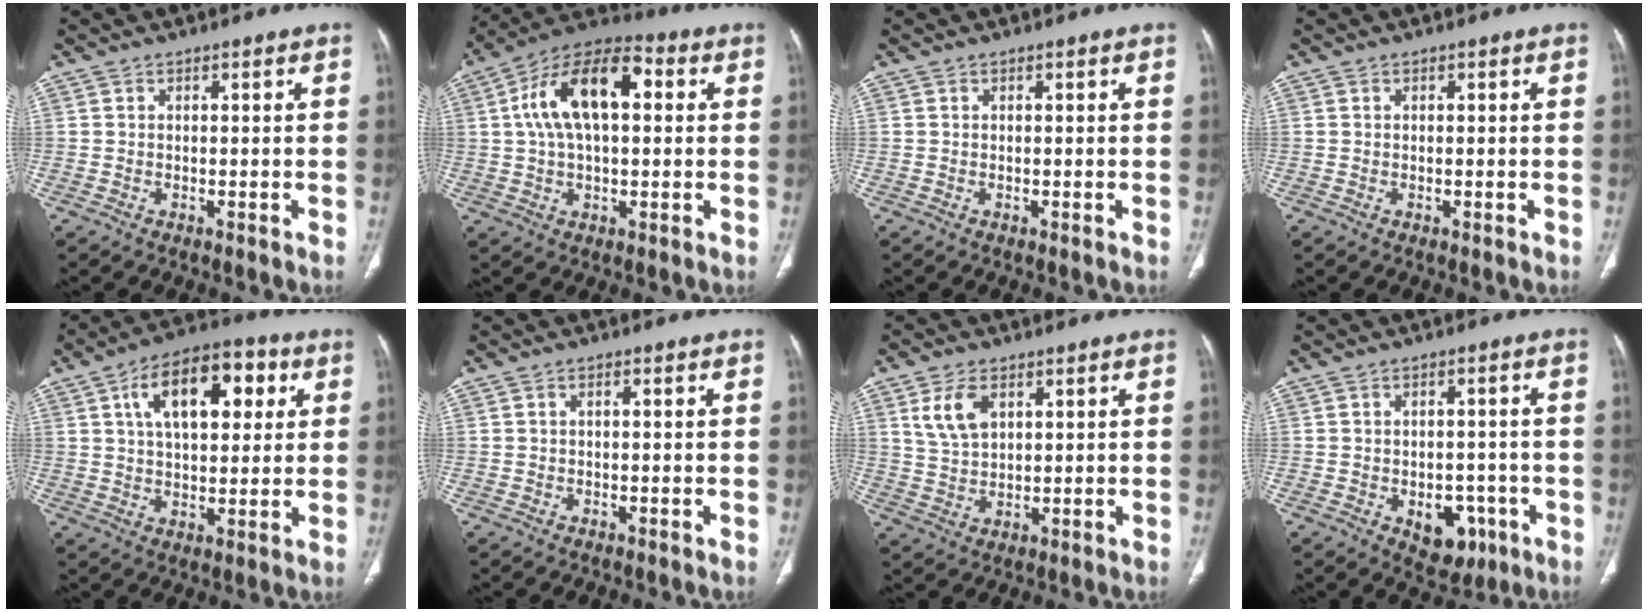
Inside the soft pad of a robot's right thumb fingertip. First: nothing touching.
{"total": 16.2, "force": [3.2, 8.4, 13.4], "torque": [-0.233, 0.031, 0.049]}
{"total": 0.0}
{"total": 0.0}
{"total": 15.8, "force": [5.3, 8.2, 12.4], "torque": [-0.167, 0.007, 0.081]}
{"total": 0.7, "force": [0.1, 0.3, 0.7], "torque": [-0.015, 0.002, 0.000]}
{"total": 6.8, "force": [2.9, 4.0, 4.7], "torque": [-0.084, -0.009, 0.067]}
{"total": 7.8, "force": [-3.0, 5.2, 4.9], "torque": [-0.032, 0.017, -0.027]}